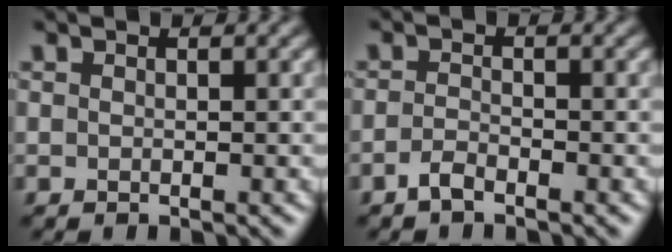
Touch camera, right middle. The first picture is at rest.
{"total": 1.4, "force": [-1.0, 0.4, 0.8], "torque": [-0.020, 0.002, -0.024]}